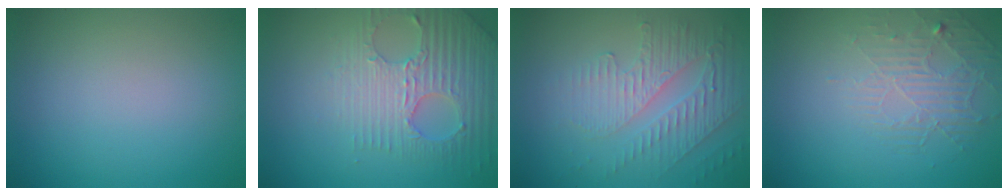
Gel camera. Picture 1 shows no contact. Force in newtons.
{"total": 3.9, "press": 3.7, "slide": 0.9}
{"total": 5.8, "press": 3.3, "slide": 4.7}
{"total": 2.2, "press": 1.4, "slide": 1.7}